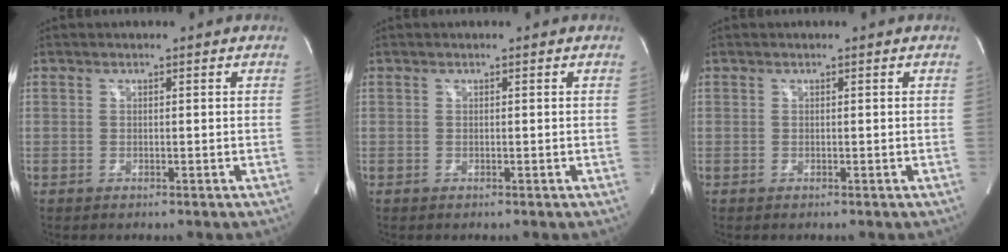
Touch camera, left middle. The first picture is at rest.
{"total": 0.0}
{"total": 0.0}